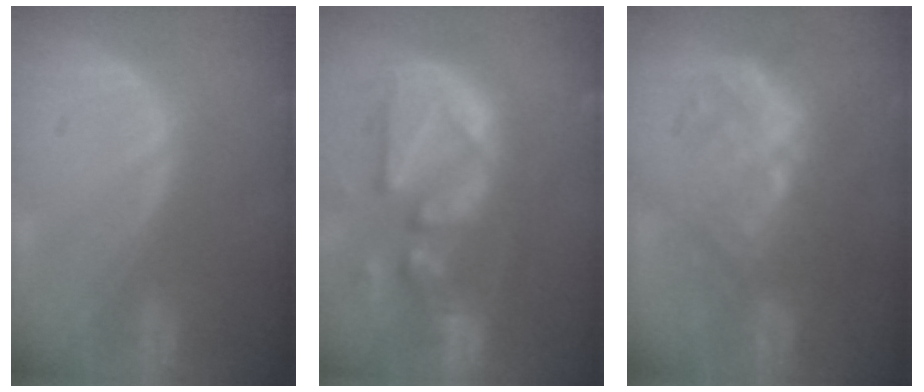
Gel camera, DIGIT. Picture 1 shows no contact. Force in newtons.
{"total": 13.1, "press": 11.3, "slide": 6.6}
{"total": 10.0, "press": 8.6, "slide": 4.9}